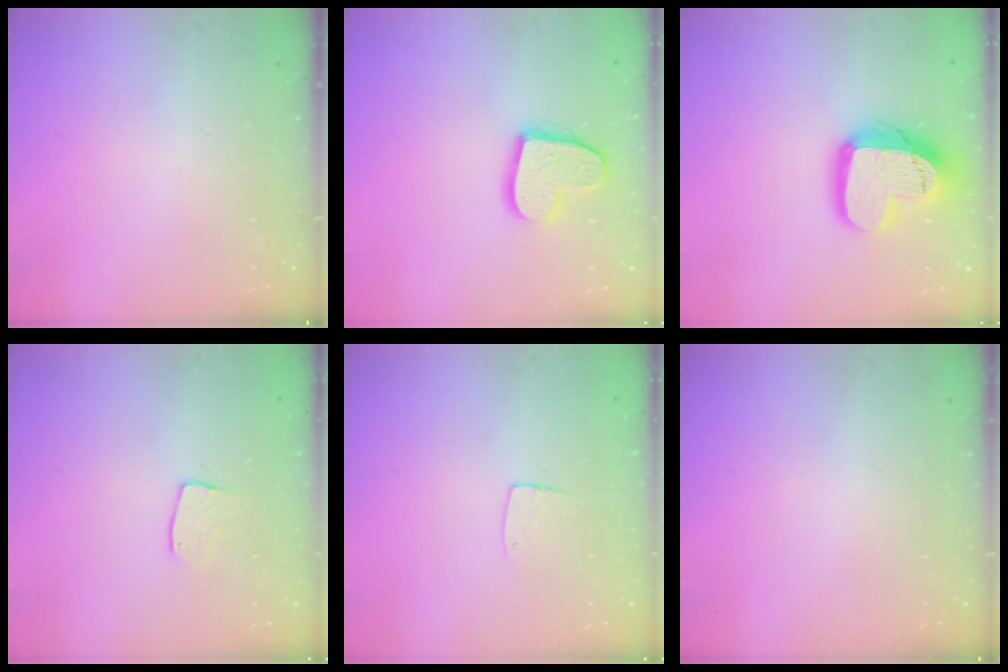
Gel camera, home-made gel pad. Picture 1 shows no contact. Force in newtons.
{"total": 13.9, "press": 13.9, "slide": 0.8}
{"total": 17.1, "press": 17.0, "slide": 1.5}
{"total": 6.1, "press": 6.1, "slide": 0.3}
{"total": 5.3, "press": 5.3, "slide": 0.4}
{"total": 0.0}